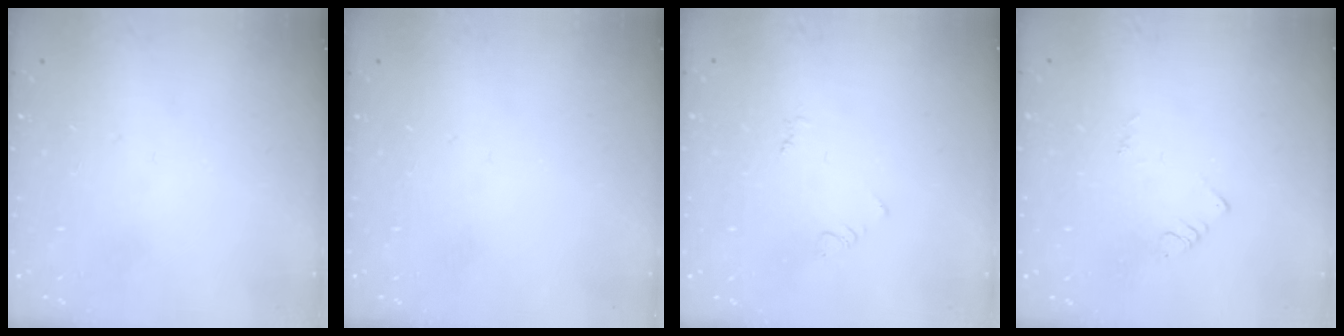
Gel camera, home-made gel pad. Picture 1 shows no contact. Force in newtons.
{"total": 0.0}
{"total": 2.9, "press": 2.9, "slide": 0.4}
{"total": 3.2, "press": 3.2, "slide": 0.3}